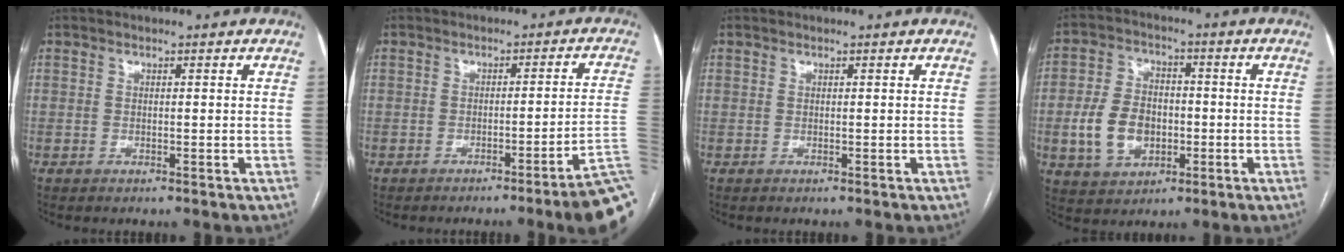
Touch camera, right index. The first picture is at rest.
{"total": 10.2, "force": [-6.3, -1.5, 7.8], "torque": [-0.037, 0.022, -0.081]}
{"total": 0.0}
{"total": 9.5, "force": [-1.8, 6.6, 6.6], "torque": [-0.142, 0.017, -0.024]}